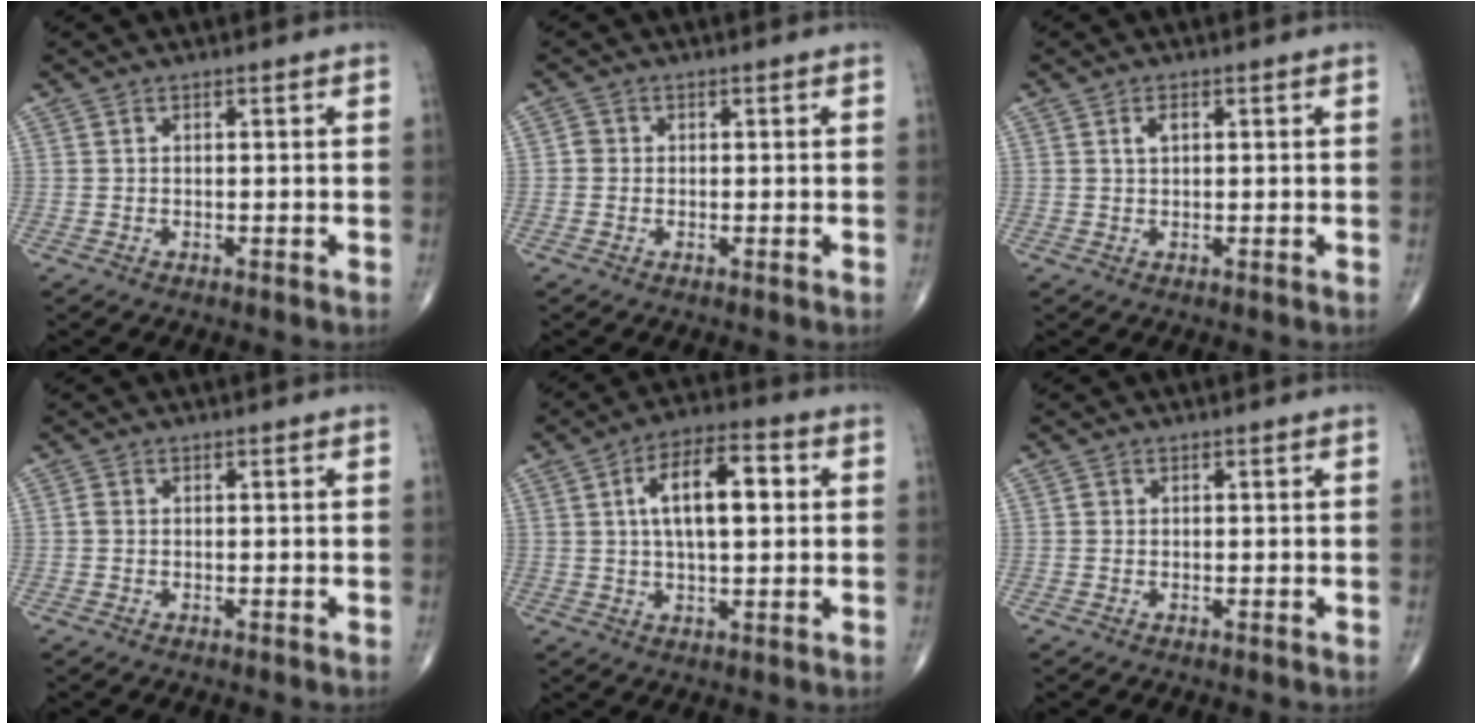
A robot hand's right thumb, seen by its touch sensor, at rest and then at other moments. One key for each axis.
{"total": 1.4, "fx": -0.1, "fy": 1.3, "fz": 0.5, "tx": 0.000, "ty": 0.004, "tz": -0.006}
{"total": 1.6, "fx": 0.5, "fy": 0.8, "fz": 1.2, "tx": -0.022, "ty": 0.002, "tz": 0.010}
{"total": 0.8, "fx": -0.1, "fy": 0.7, "fz": 0.5, "tx": -0.007, "ty": 0.001, "tz": -0.005}
{"total": 12.1, "fx": 2.3, "fy": 5.4, "fz": 10.6, "tx": -0.167, "ty": 0.015, "tz": 0.034}
{"total": 0.6, "fx": 0.0, "fy": 0.5, "fz": 0.2, "tx": 0.000, "ty": 0.002, "tz": -0.001}